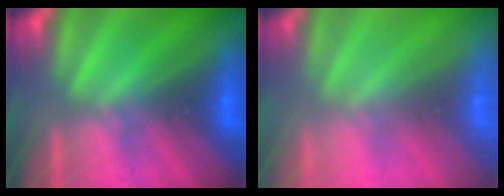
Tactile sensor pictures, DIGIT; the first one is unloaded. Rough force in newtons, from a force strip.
{"total": 8.0}